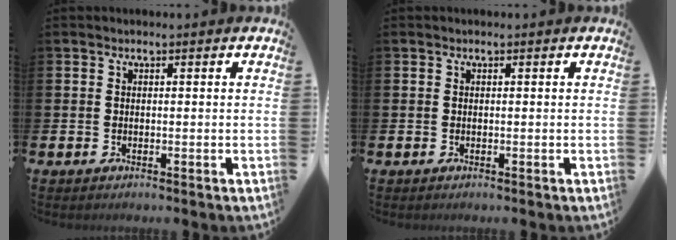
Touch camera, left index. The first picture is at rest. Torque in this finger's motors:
{"motor_torque": [-0.01, 0.02, -0.01, 0.00]}